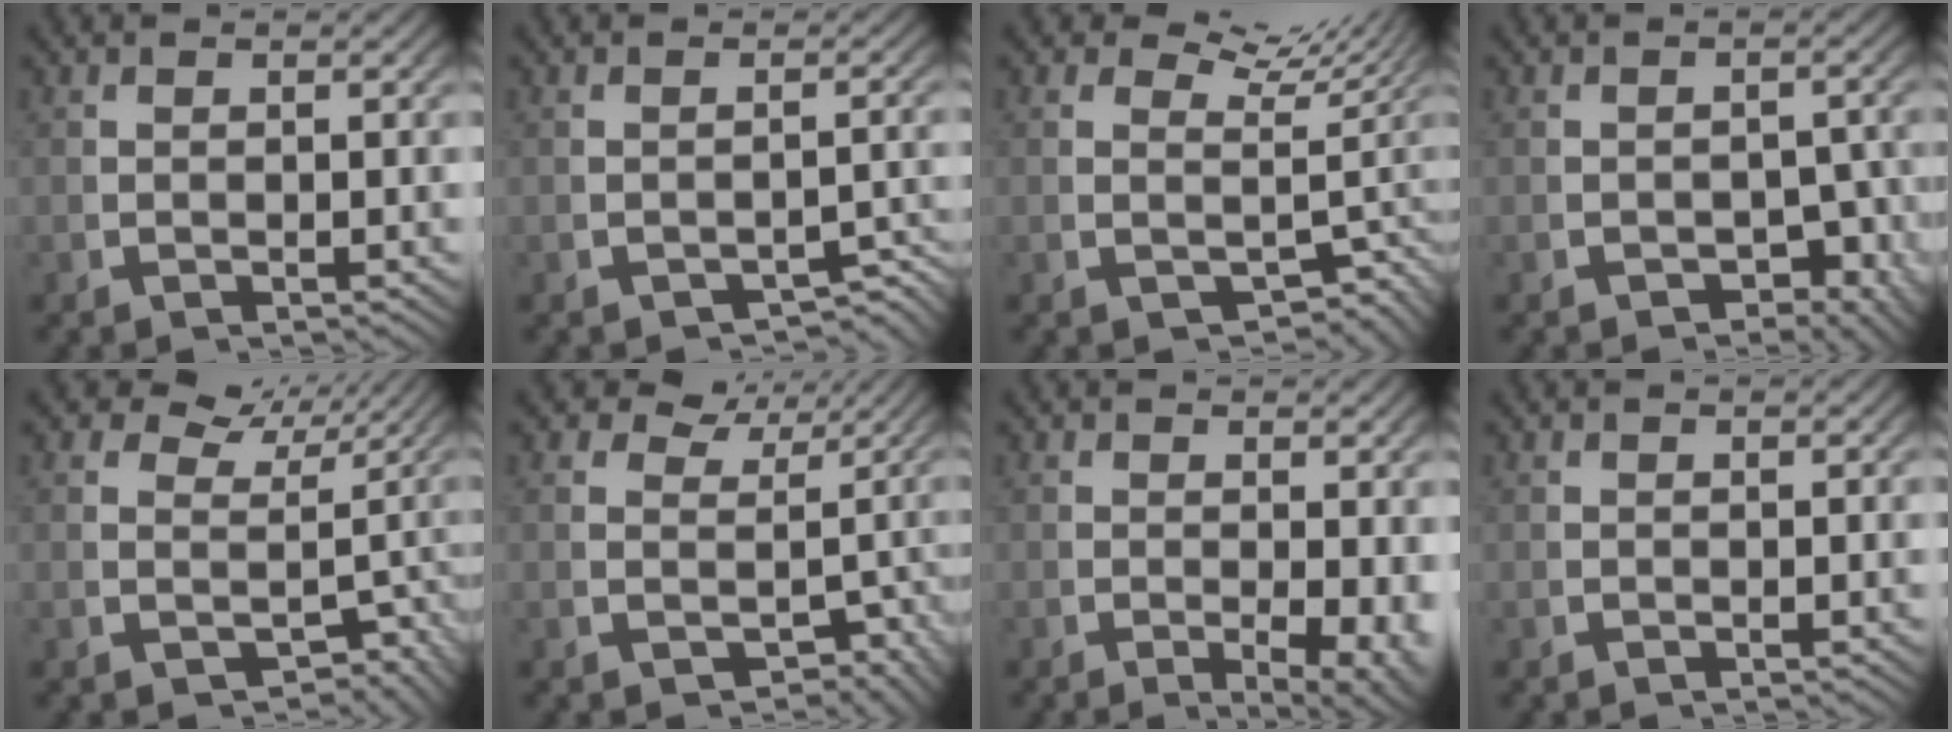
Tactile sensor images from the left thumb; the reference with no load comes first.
{"total": 2.8, "force": [-2.1, 1.2, 1.4], "torque": [-0.012, -0.008, -0.032]}
{"total": 5.1, "force": [1.1, 3.7, 3.3], "torque": [-0.036, -0.010, 0.021]}
{"total": 3.0, "force": [-1.6, 1.9, 1.6], "torque": [-0.020, -0.017, -0.023]}
{"total": 5.4, "force": [0.5, 4.3, 3.2], "torque": [-0.044, -0.023, 0.016]}
{"total": 4.3, "force": [0.5, 3.4, 2.5], "torque": [-0.033, -0.022, 0.018]}
{"total": 4.4, "force": [-0.8, 2.1, 3.8], "torque": [-0.062, -0.026, -0.002]}
{"total": 0.0}